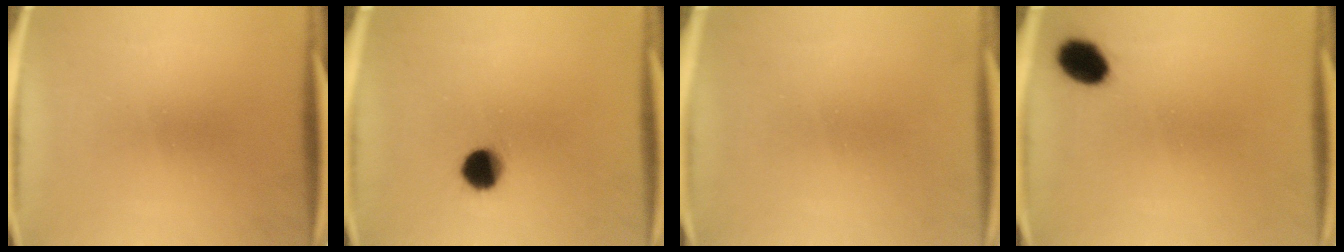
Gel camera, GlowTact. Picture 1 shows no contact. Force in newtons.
{"total": 6.6}
{"total": 1.1}
{"total": 6.2}